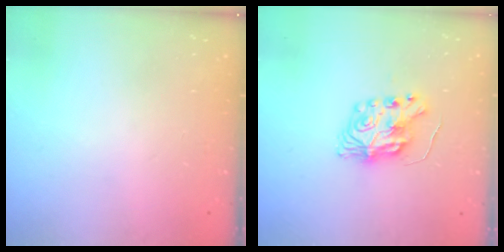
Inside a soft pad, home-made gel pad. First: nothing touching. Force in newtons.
{"total": 8.3, "press": 8.2, "slide": 0.2}